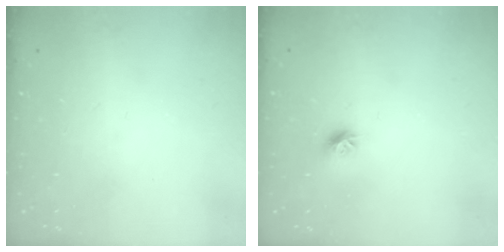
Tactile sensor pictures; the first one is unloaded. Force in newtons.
{"total": 7.4, "press": 7.4, "slide": 0.7}